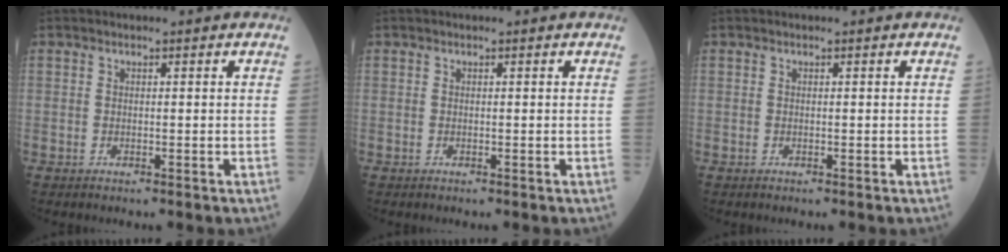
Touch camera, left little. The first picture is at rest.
{"total": 0.0}
{"total": 0.0}